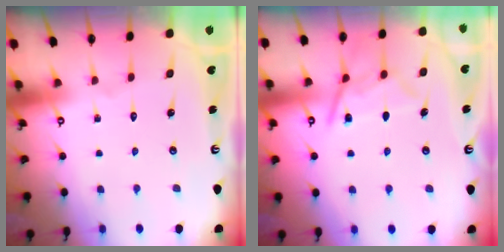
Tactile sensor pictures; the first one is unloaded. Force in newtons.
{"total": 10.6, "press": 10.5, "slide": 1.1}